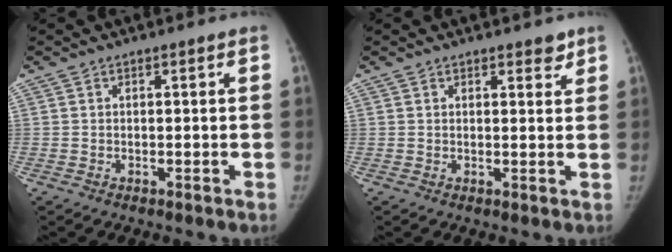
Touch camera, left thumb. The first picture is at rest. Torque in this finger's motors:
{"motor_torque": [0.48, 0.08, 0.15, -0.34, 0.03]}